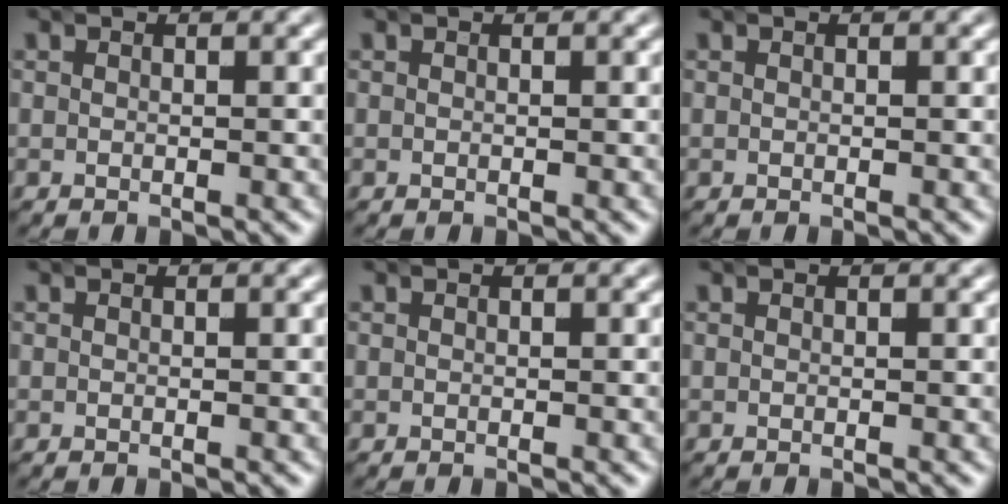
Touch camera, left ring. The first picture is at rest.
{"total": 0.0}
{"total": 0.0}
{"total": 0.0}
{"total": 0.0}
{"total": 0.0}